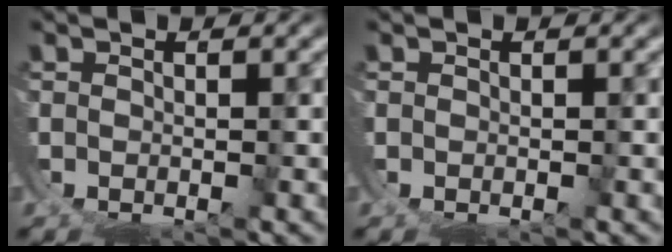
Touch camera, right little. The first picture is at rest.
{"total": 0.0}